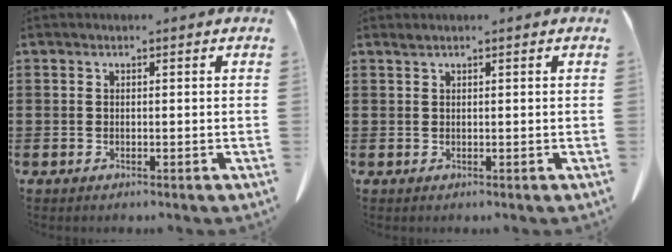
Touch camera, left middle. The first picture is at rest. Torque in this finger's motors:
{"motor_torque": [0.14, -0.01, 0.01, 0.00]}